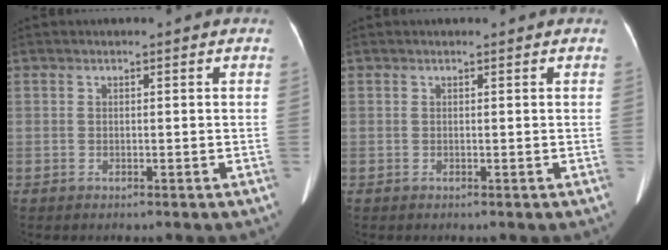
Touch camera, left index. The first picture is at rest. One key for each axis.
{"total": 0.7, "fx": 0.6, "fy": 0.0, "fz": 0.2, "tx": -0.007, "ty": 0.008, "tz": 0.012}